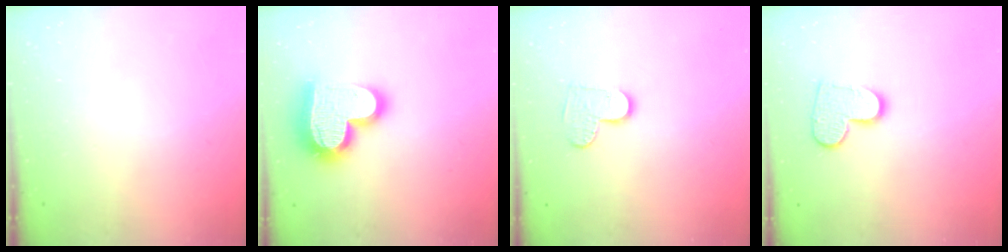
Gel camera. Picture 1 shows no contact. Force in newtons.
{"total": 19.1, "press": 19.0, "slide": 1.6}
{"total": 6.9, "press": 6.9, "slide": 0.5}
{"total": 10.9, "press": 10.9, "slide": 0.8}